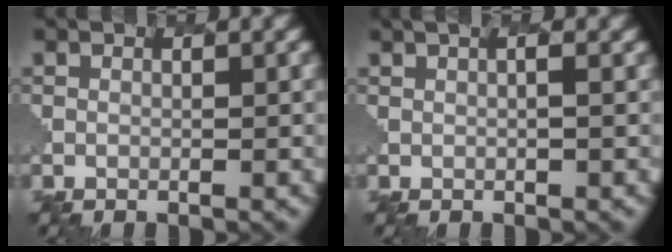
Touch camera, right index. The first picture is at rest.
{"total": 3.1, "force": [1.2, 1.4, 2.4], "torque": [-0.008, 0.028, -0.014]}